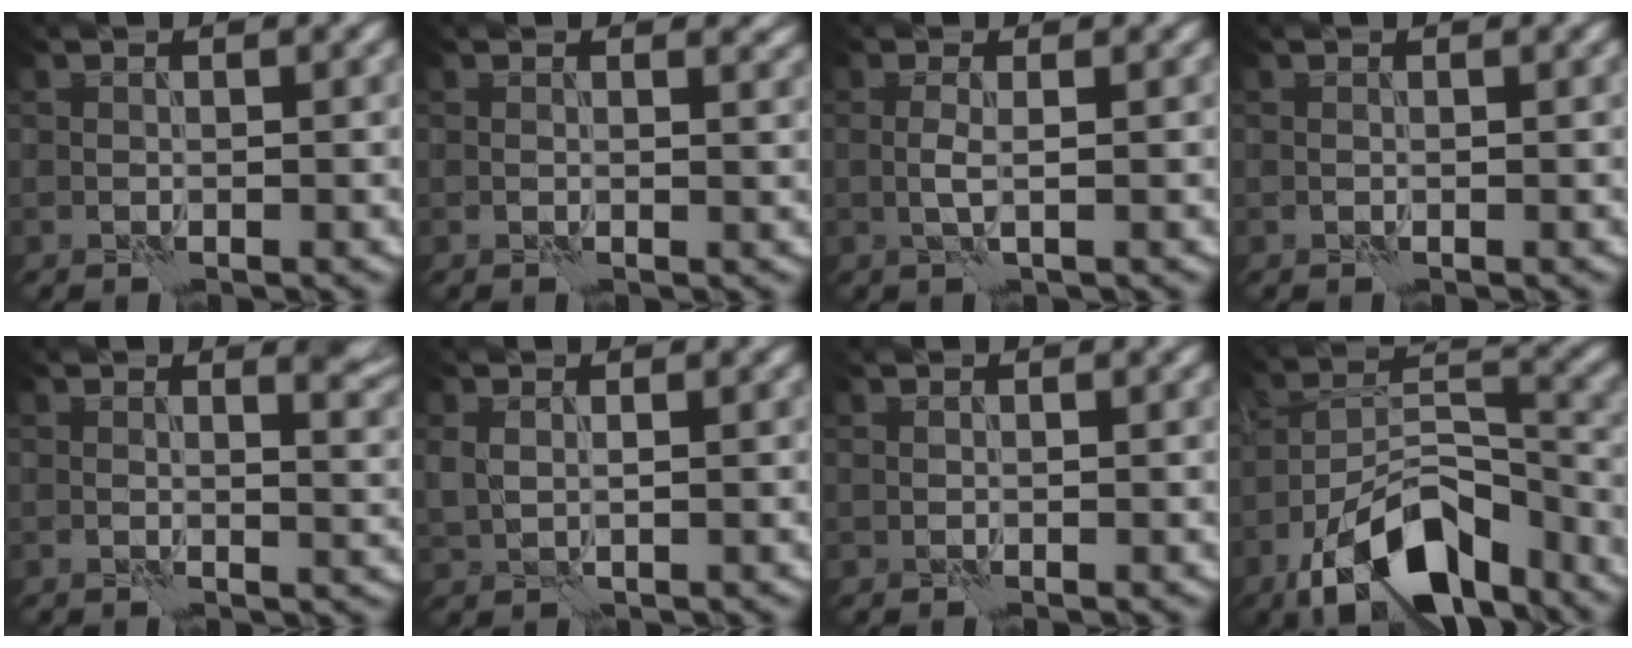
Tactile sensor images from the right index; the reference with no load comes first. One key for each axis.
{"total": 1.6, "fx": 0.4, "fy": 1.0, "fz": 1.2, "tx": -0.013, "ty": -0.006, "tz": 0.005}
{"total": 1.2, "fx": 0.0, "fy": 0.0, "fz": 1.2, "tx": -0.027, "ty": 0.001, "tz": -0.003}
{"total": 0.7, "fx": -0.3, "fy": 0.3, "fz": 0.5, "tx": -0.012, "ty": 0.000, "tz": -0.008}
{"total": 3.3, "fx": 1.4, "fy": 1.3, "fz": 2.7, "tx": -0.035, "ty": -0.007, "tz": 0.019}
{"total": 1.4, "fx": 0.3, "fy": 0.9, "fz": 1.0, "tx": -0.026, "ty": -0.001, "tz": 0.009}
{"total": 0.0}
{"total": 13.1, "fx": -8.8, "fy": 5.2, "fz": 8.2, "tx": -0.141, "ty": 0.010, "tz": -0.159}